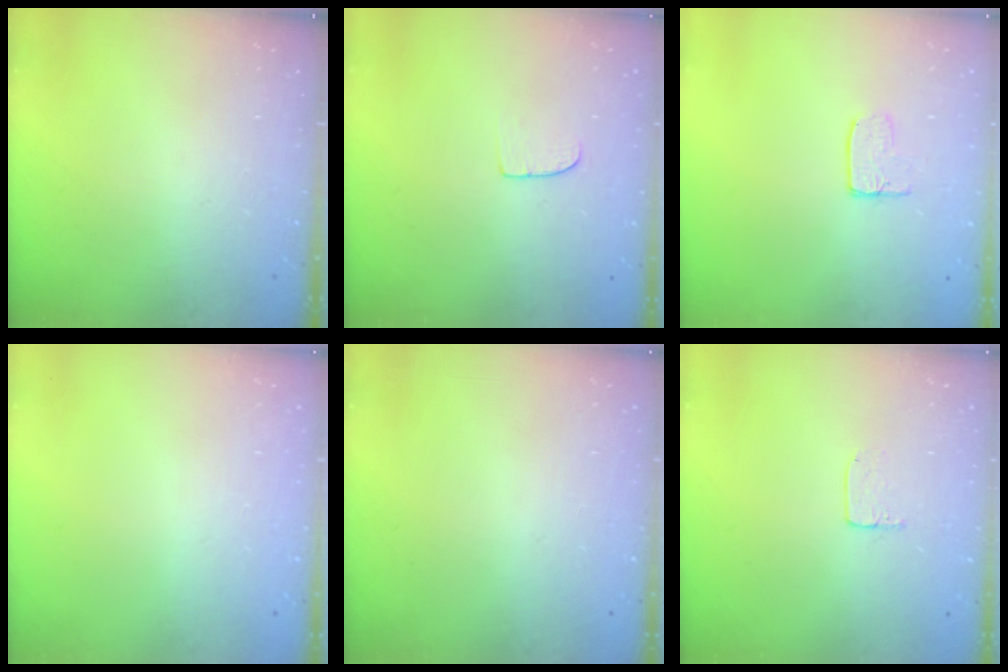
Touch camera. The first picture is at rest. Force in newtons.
{"total": 5.6, "press": 5.5, "slide": 0.5}
{"total": 5.2, "press": 5.2, "slide": 0.5}
{"total": 0.0}
{"total": 0.0}
{"total": 5.2, "press": 5.2, "slide": 0.4}